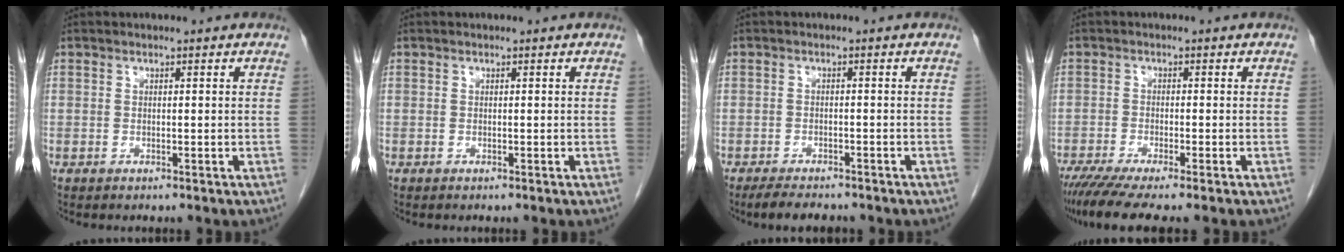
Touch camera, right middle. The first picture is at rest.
{"total": 0.0}
{"total": 4.6, "force": [-3.9, 1.3, 2.0], "torque": [-0.038, -0.010, -0.061]}
{"total": 7.4, "force": [-5.8, 0.1, 4.6], "torque": [-0.070, -0.019, -0.097]}